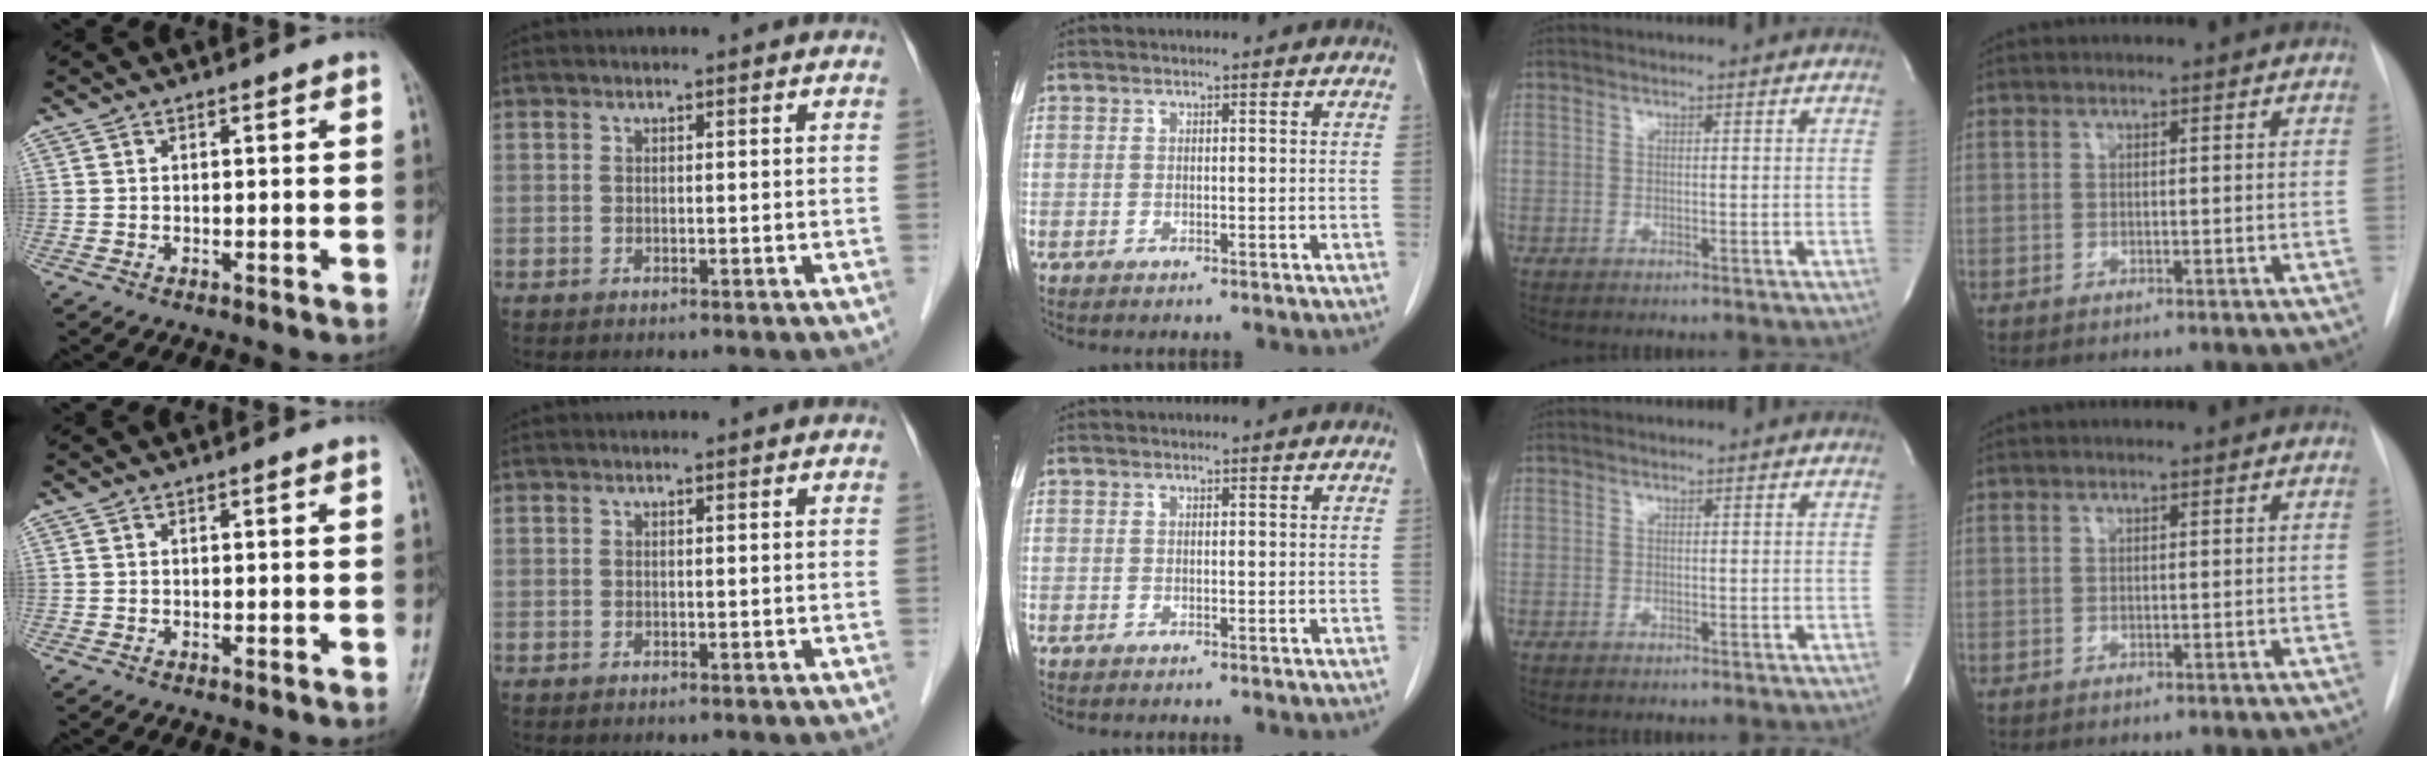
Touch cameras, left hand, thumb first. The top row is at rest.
{}